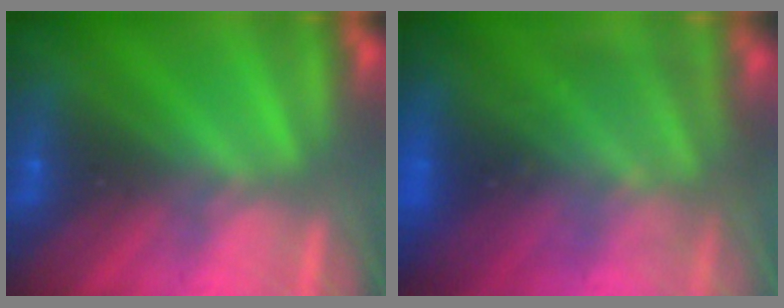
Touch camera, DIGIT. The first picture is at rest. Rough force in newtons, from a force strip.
{"total": 9.0}